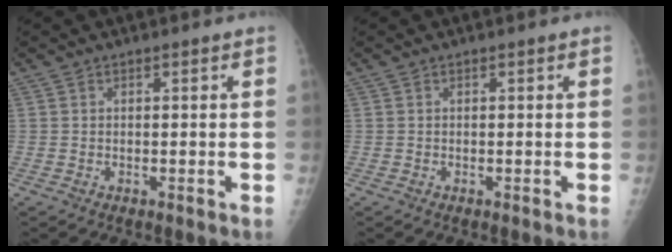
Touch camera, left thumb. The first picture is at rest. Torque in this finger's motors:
{"motor_torque": [-0.03, -0.03, -0.24, -0.21, 0.00]}